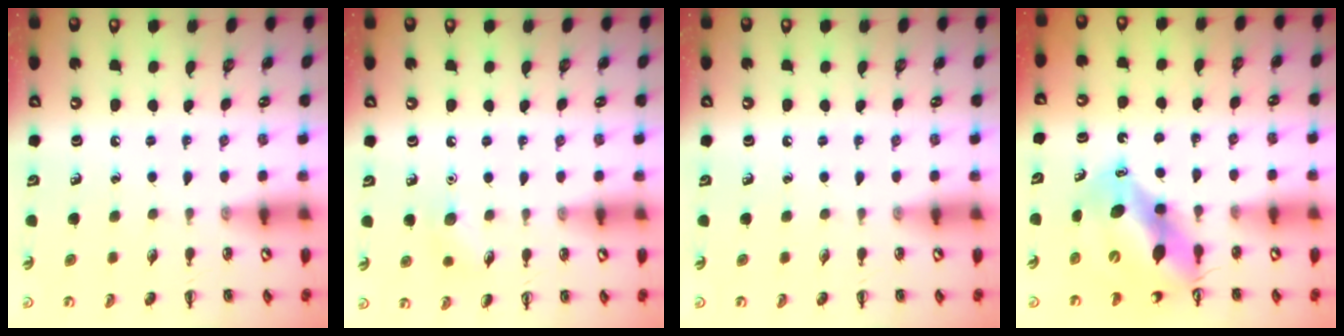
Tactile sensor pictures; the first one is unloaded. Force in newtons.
{"total": 6.2, "press": 5.9, "slide": 1.7}
{"total": 0.0}
{"total": 12.7, "press": 12.1, "slide": 3.7}